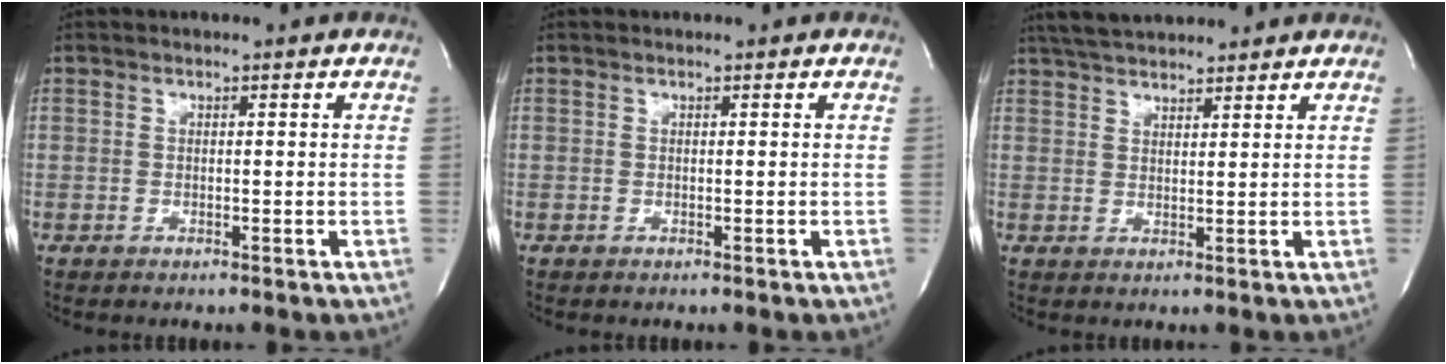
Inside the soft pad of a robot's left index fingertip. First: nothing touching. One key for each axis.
{"total": 0.0}
{"total": 8.1, "fx": 7.2, "fy": 1.8, "fz": 3.3, "tx": -0.059, "ty": 0.030, "tz": 0.118}